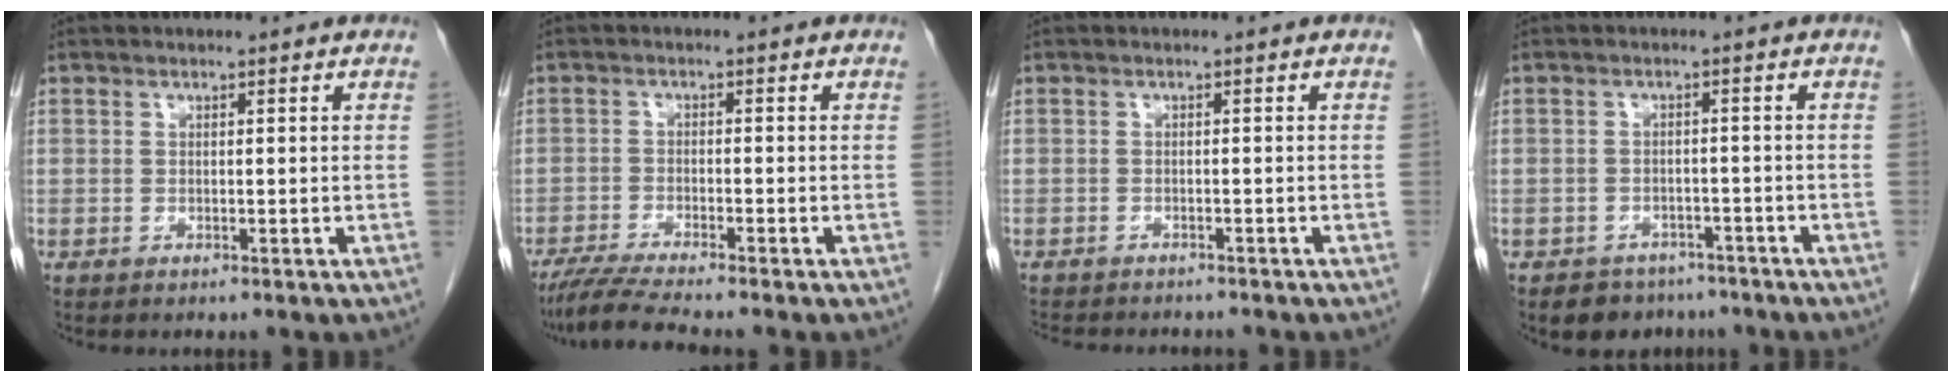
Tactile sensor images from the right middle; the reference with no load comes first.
{"total": 5.6, "force": [-4.8, -1.2, 2.7], "torque": [-0.053, -0.024, -0.088]}
{"total": 7.6, "force": [-6.9, 1.8, 2.6], "torque": [-0.042, -0.005, -0.093]}
{"total": 5.0, "force": [-3.9, 3.1, 0.5], "torque": [-0.006, 0.010, -0.052]}